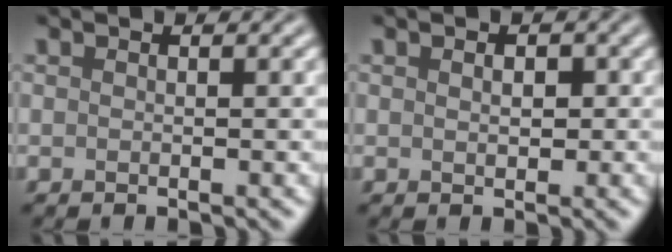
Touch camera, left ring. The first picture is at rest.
{"total": 1.1, "force": [0.2, 0.8, 0.7], "torque": [-0.009, -0.002, 0.004]}